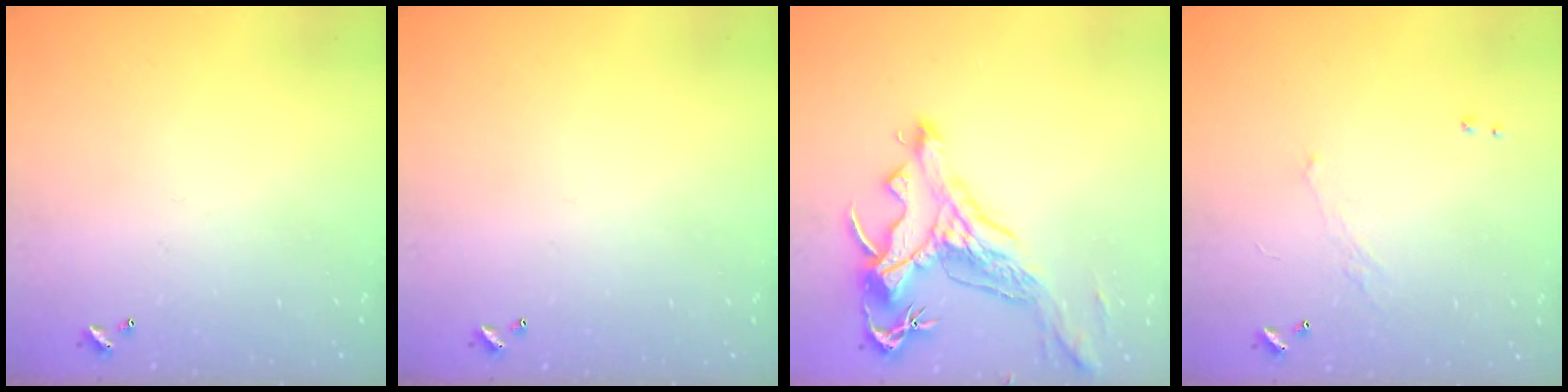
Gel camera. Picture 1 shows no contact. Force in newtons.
{"total": 0.0}
{"total": 2.2, "press": 1.7, "slide": 1.3}
{"total": 0.7, "press": 0.0, "slide": 0.7}